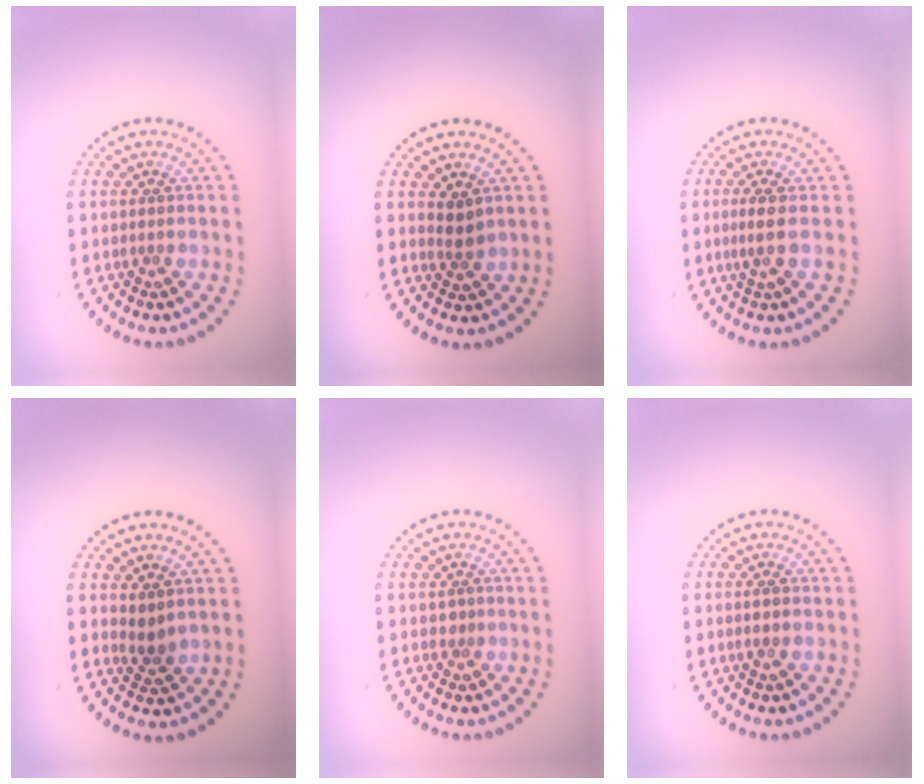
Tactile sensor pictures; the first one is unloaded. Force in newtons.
{"total": 1.4, "press": 1.1, "slide": 0.9}
{"total": 1.8, "press": 1.5, "slide": 1.1}
{"total": 1.5, "press": 1.3, "slide": 0.9}
{"total": 0.9, "press": 0.6, "slide": 0.6}
{"total": 1.0, "press": 0.9, "slide": 0.4}